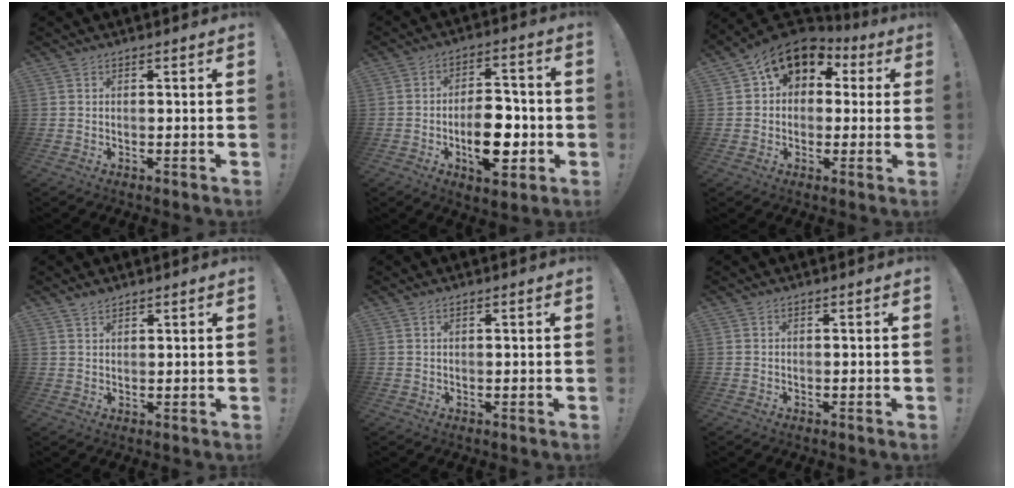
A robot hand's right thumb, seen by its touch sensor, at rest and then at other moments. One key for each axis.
{"total": 14.3, "fx": -3.8, "fy": 7.8, "fz": 11.4, "tx": -0.187, "ty": 0.020, "tz": -0.057}
{"total": 10.9, "fx": 5.9, "fy": 7.6, "fz": 5.2, "tx": -0.082, "ty": -0.035, "tz": 0.111}
{"total": 2.2, "fx": 1.9, "fy": 0.9, "fz": 0.2, "tx": 0.010, "ty": -0.020, "tz": 0.034}
{"total": 0.6, "fx": 0.5, "fy": 0.3, "fz": 0.3, "tx": -0.006, "ty": 0.000, "tz": 0.009}
{"total": 0.0}